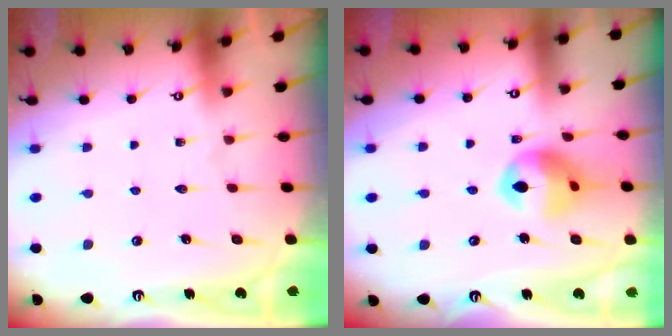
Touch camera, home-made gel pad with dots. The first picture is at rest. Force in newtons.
{"total": 11.4, "press": 11.3, "slide": 0.9}